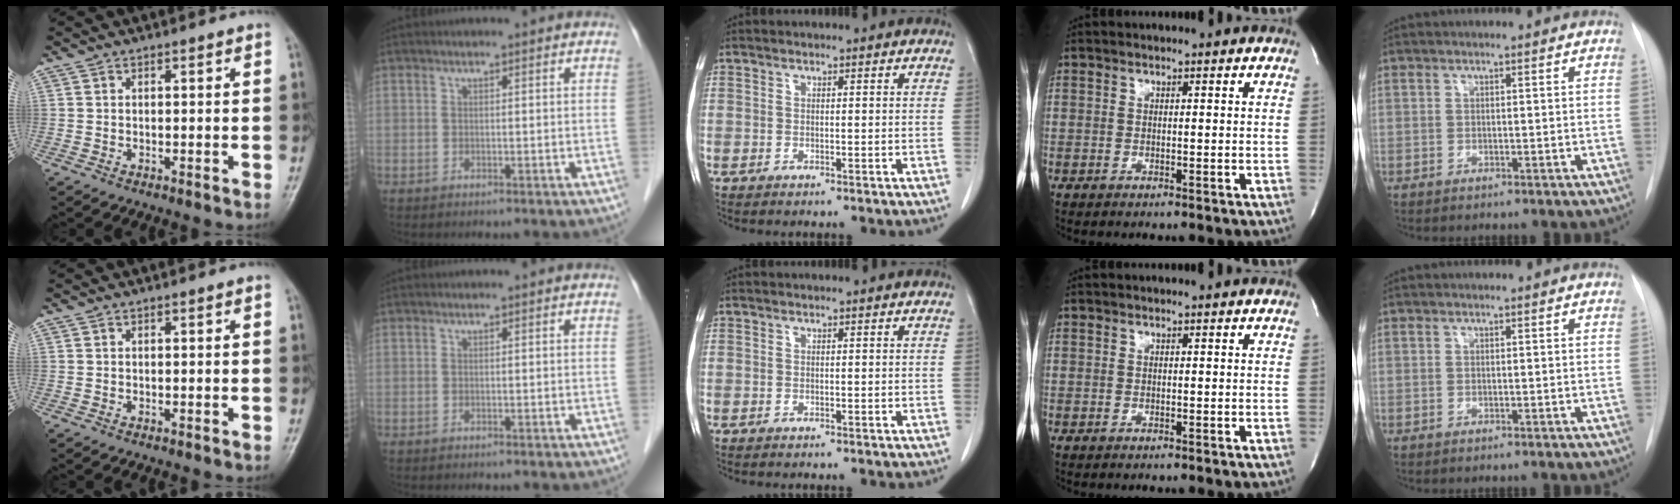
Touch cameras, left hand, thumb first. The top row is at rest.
{}